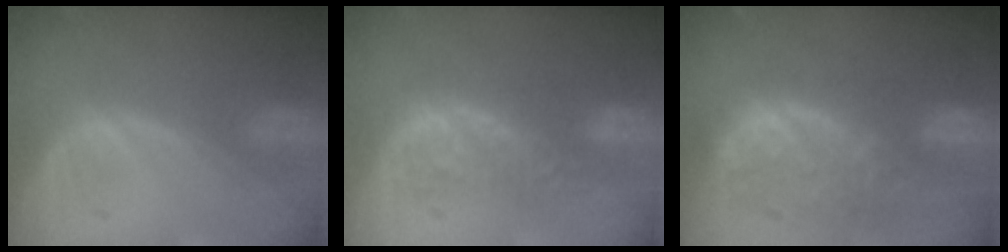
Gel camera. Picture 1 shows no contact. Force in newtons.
{"total": 6.0, "press": 5.8, "slide": 1.4}
{"total": 11.0, "press": 9.5, "slide": 5.5}